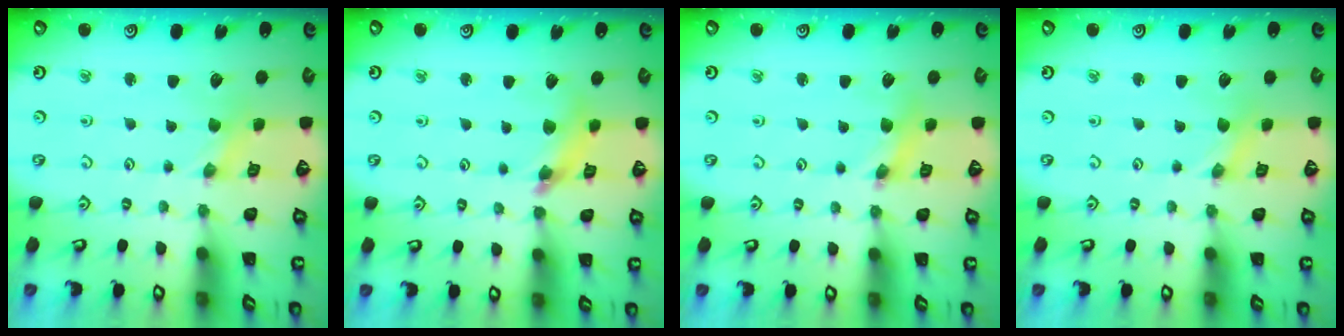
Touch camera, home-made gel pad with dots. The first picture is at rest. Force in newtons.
{"total": 9.4, "press": 9.4, "slide": 1.2}
{"total": 3.5, "press": 3.4, "slide": 0.3}
{"total": 0.0}